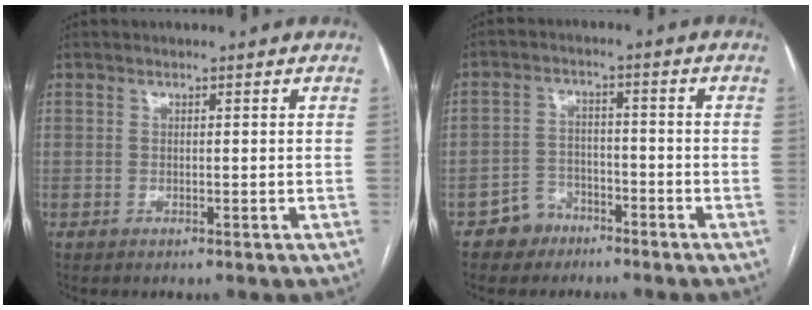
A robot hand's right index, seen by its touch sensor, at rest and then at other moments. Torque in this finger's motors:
{"motor_torque": [-0.88, -0.66, -0.72, -0.21]}